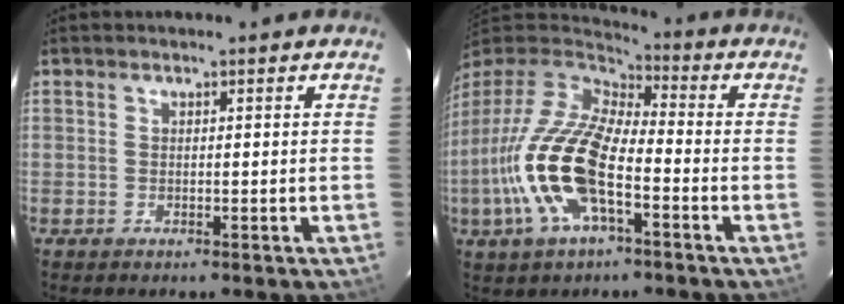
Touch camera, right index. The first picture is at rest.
{"total": 19.8, "force": [-6.4, 8.0, 17.0], "torque": [-0.353, -0.021, -0.132]}